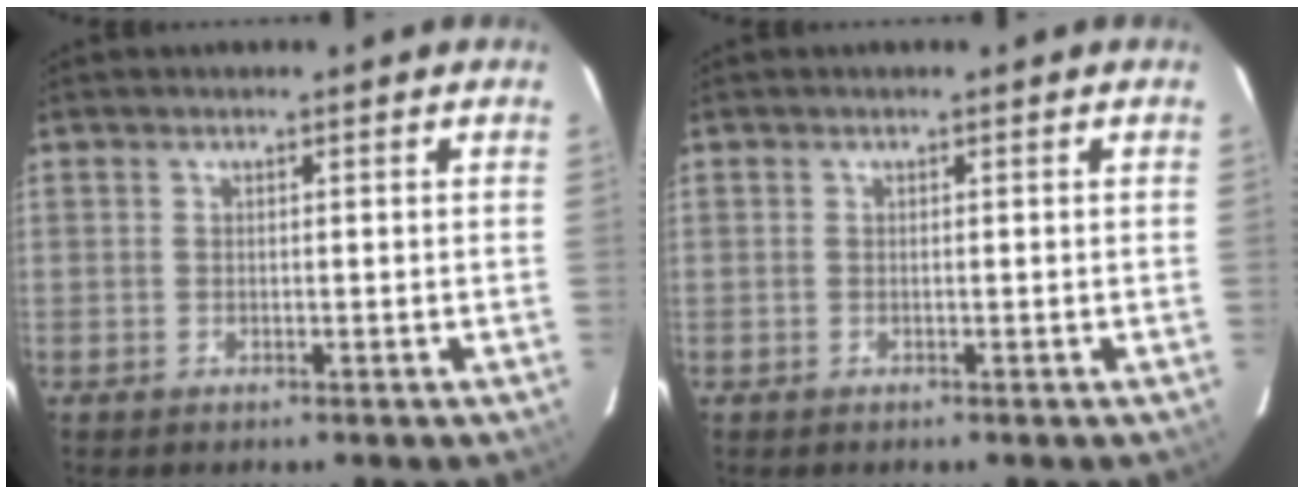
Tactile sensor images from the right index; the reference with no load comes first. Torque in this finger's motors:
{"motor_torque": [-0.16, 0.09, 0.04, 0.01]}